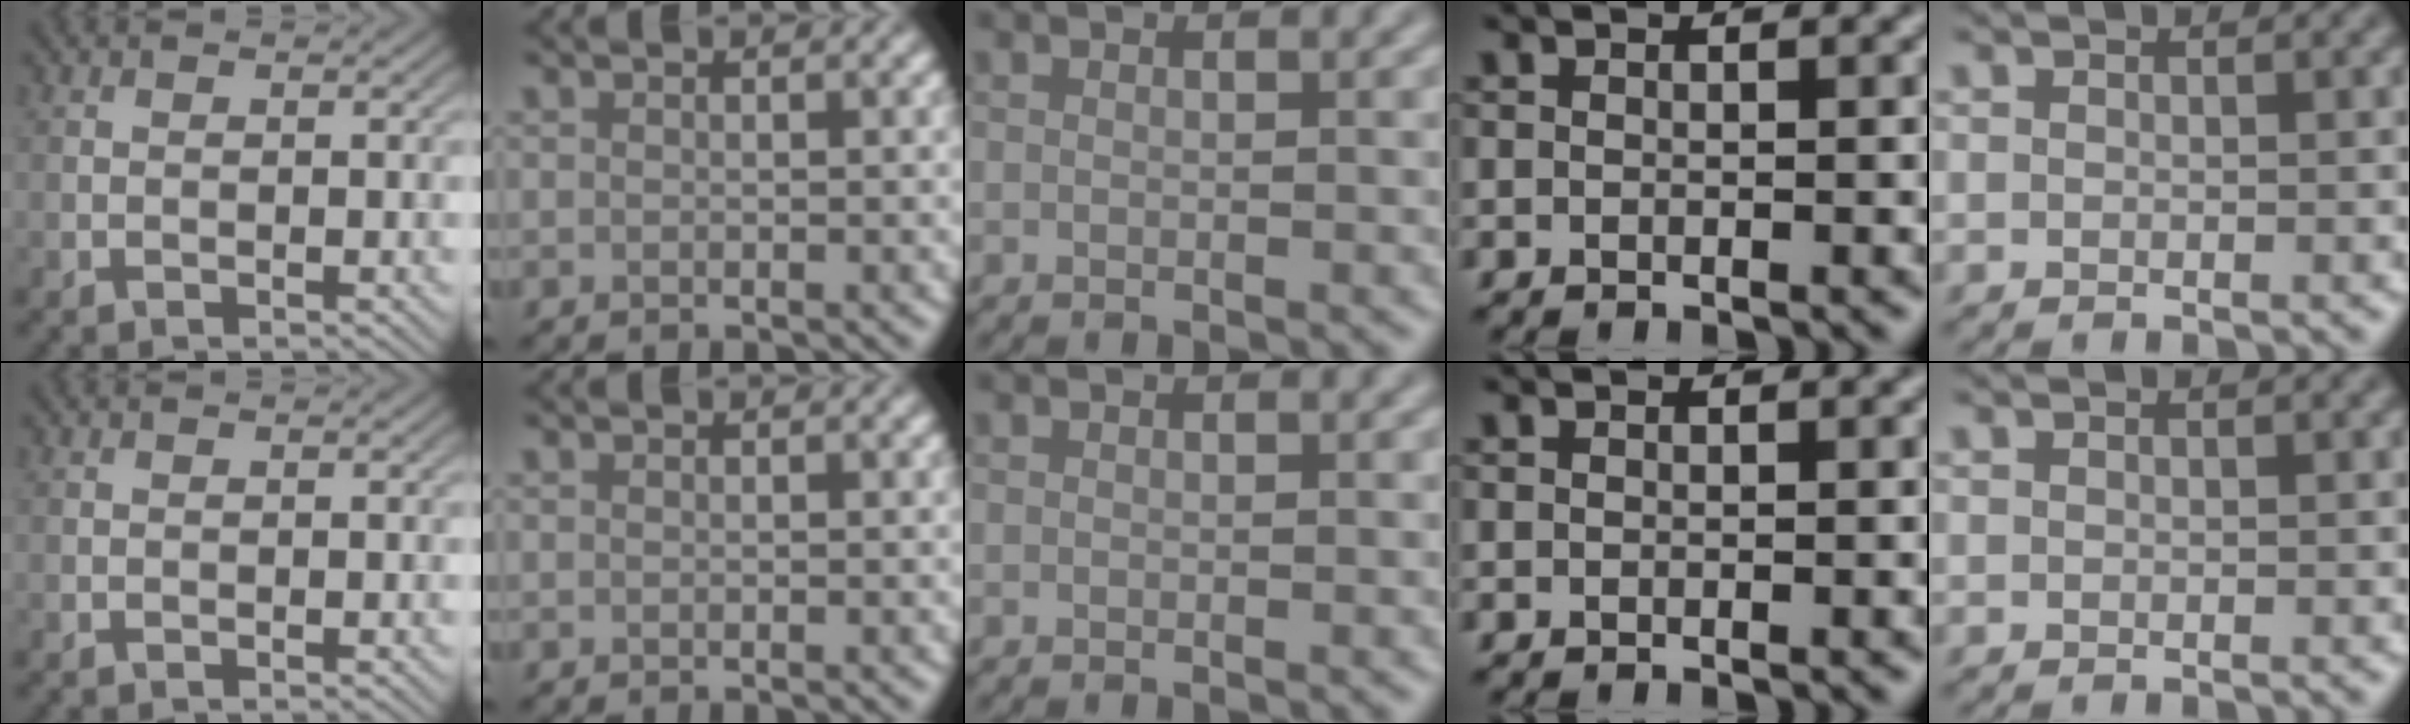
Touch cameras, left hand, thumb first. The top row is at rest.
{}